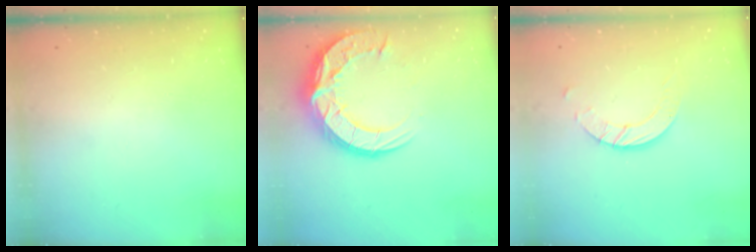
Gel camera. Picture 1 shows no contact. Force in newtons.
{"total": 17.9, "press": 17.8, "slide": 1.3}
{"total": 6.5, "press": 6.5, "slide": 0.5}